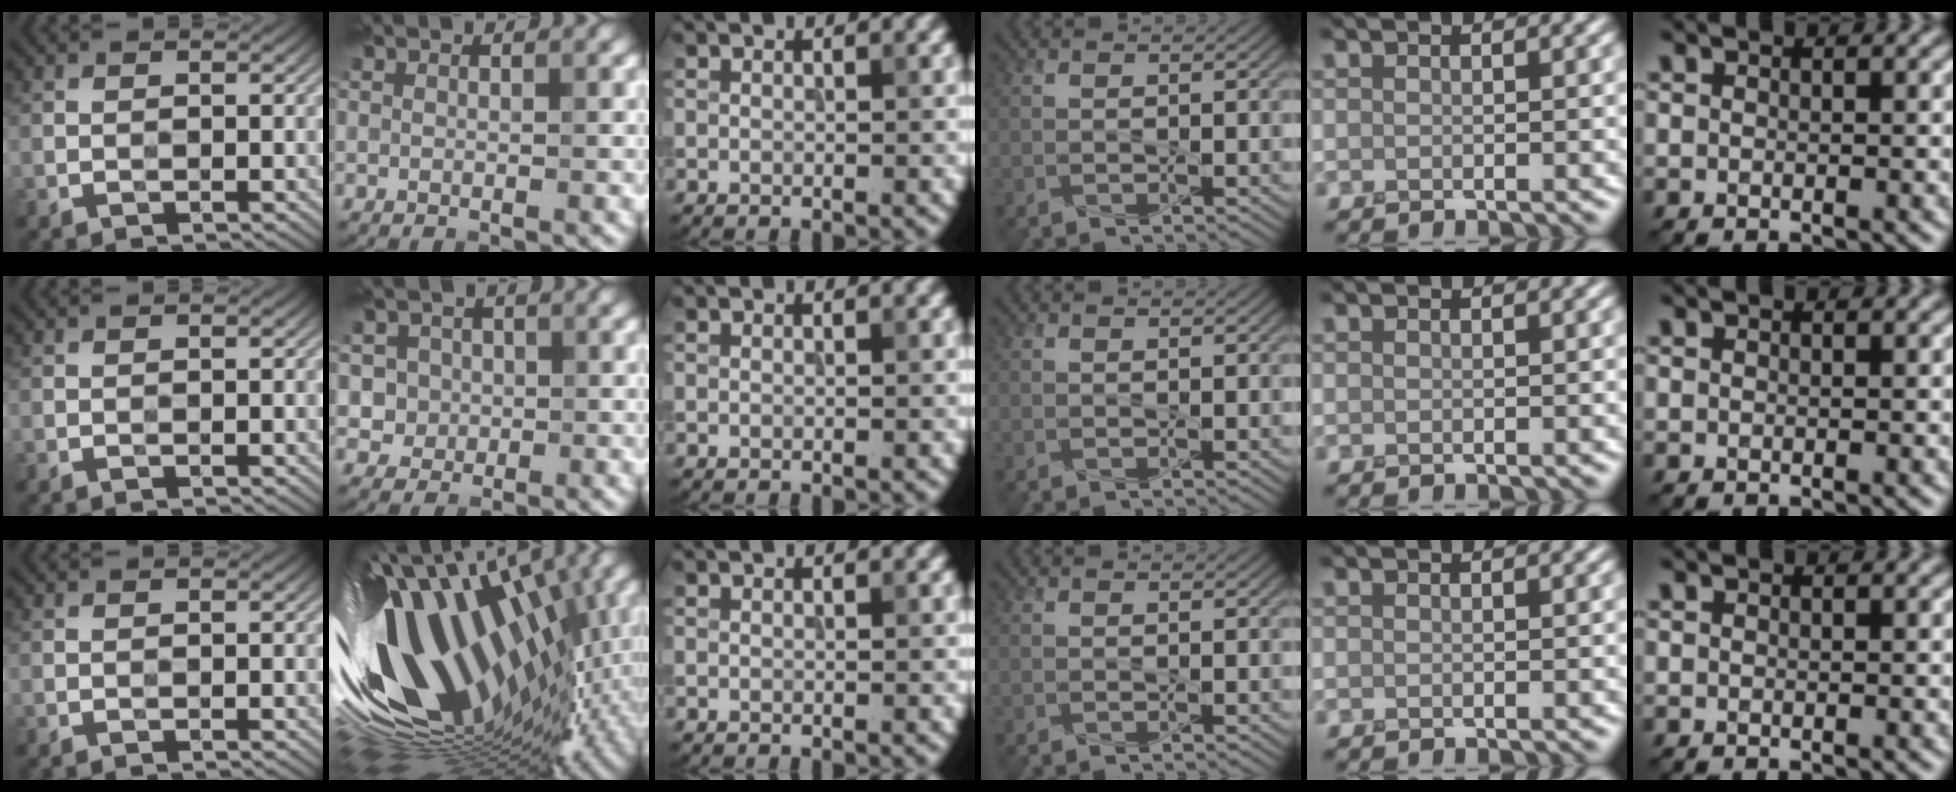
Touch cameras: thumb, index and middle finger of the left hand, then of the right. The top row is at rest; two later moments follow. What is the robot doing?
{"motion": "press", "object": "sticky note"}